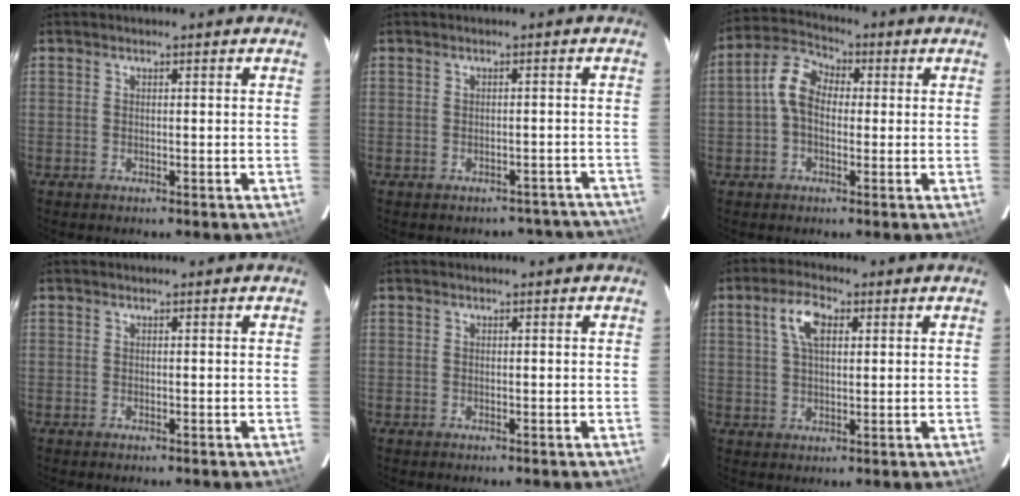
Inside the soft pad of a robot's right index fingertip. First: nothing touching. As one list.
[{"total": 9.3, "force": [-8.4, 4.0, 1.1], "torque": [0.005, 0.031, -0.071]}, {"total": 7.4, "force": [0.0, 5.3, 5.2], "torque": [-0.108, 0.028, -0.005]}, {"total": 0.0}, {"total": 0.0}, {"total": 6.2, "force": [2.2, 3.0, 5.0], "torque": [-0.093, 0.014, 0.041]}]